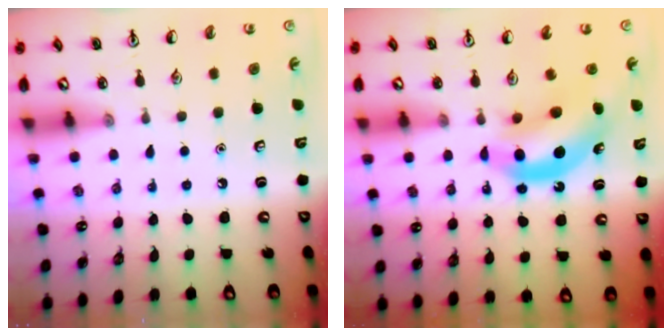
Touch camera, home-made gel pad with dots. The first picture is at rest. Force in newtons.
{"total": 10.1, "press": 9.7, "slide": 3.0}